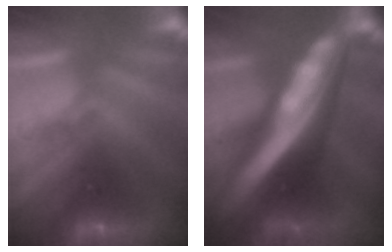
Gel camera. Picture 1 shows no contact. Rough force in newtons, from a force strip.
{"total": 8.1}